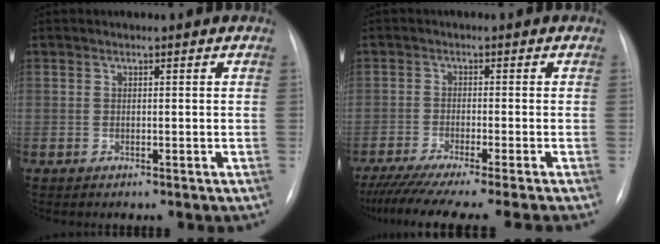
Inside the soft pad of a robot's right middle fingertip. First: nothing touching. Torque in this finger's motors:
{"motor_torque": [0.39, -0.37, 0.18, 0.08]}